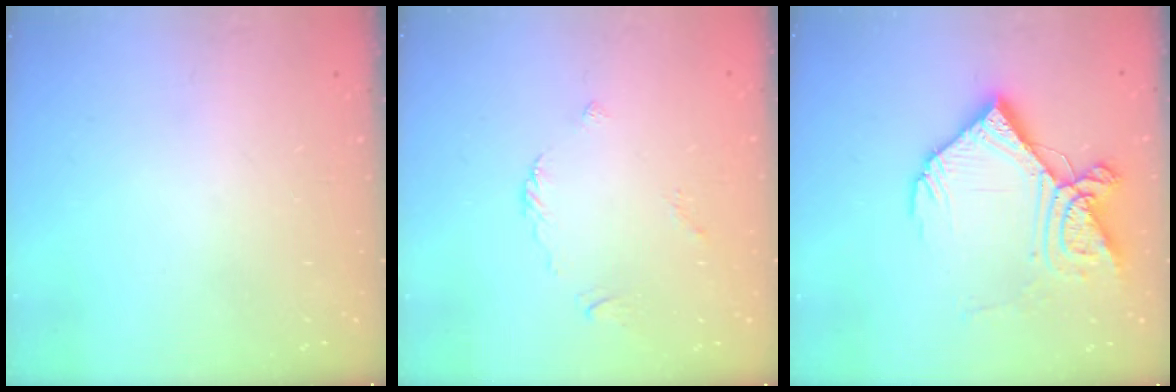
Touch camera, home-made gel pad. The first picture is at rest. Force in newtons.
{"total": 2.2, "press": 2.2, "slide": 0.6}
{"total": 17.2, "press": 17.0, "slide": 2.2}